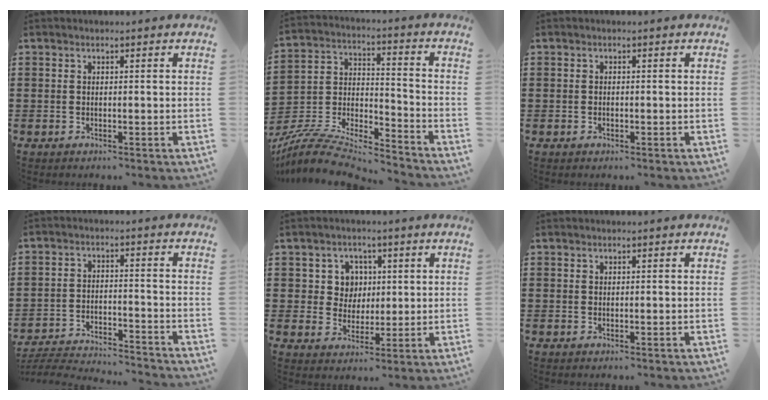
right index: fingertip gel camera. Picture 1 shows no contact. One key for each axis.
{"total": 8.4, "fx": -7.7, "fy": 1.4, "fz": 3.0, "tx": -0.075, "ty": -0.005, "tz": -0.158}
{"total": 0.5, "fx": -0.2, "fy": 0.3, "fz": 0.3, "tx": -0.009, "ty": -0.001, "tz": -0.005}
{"total": 4.5, "fx": -4.5, "fy": 0.0, "fz": 0.7, "tx": -0.023, "ty": -0.004, "tz": -0.094}
{"total": 5.2, "fx": 1.4, "fy": 4.8, "fz": 1.6, "tx": -0.047, "ty": 0.014, "tz": 0.022}
{"total": 0.0}